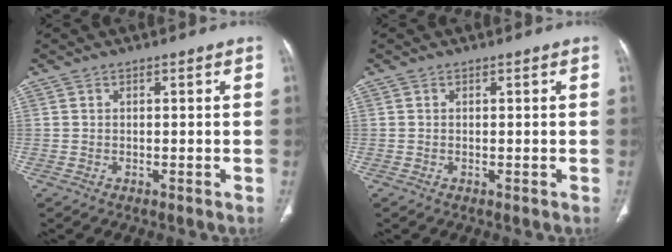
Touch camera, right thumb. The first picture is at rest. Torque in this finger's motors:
{"motor_torque": [0.46, 0.28, 0.21, -0.08, -0.05]}